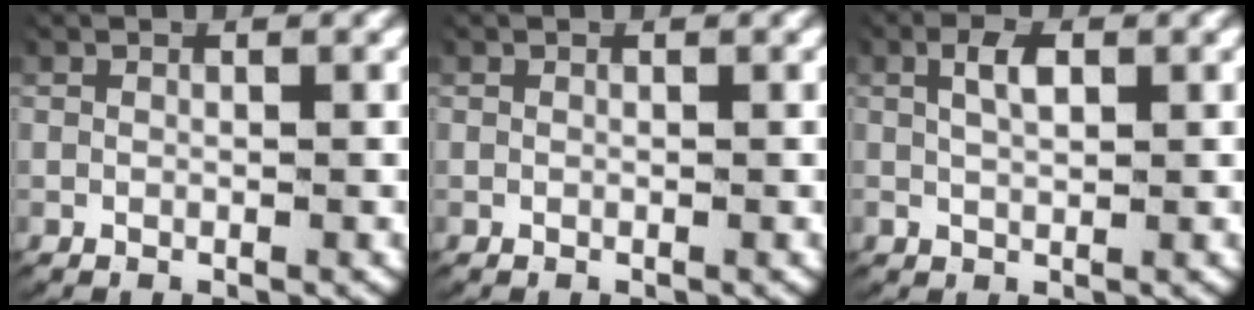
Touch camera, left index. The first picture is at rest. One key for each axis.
{"total": 0.0}
{"total": 2.5, "fx": 0.7, "fy": 1.2, "fz": 2.0, "tx": -0.033, "ty": 0.001, "tz": 0.016}